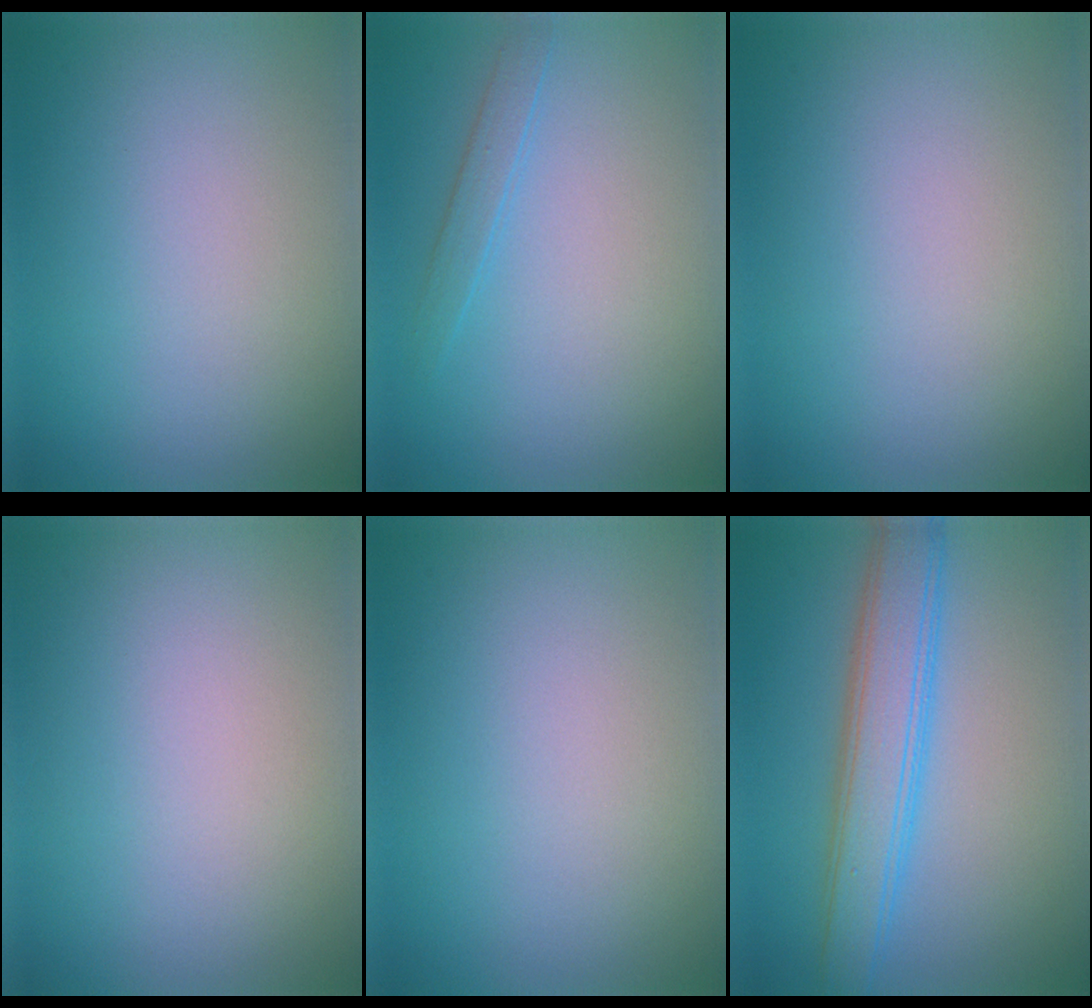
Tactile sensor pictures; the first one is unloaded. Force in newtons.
{"total": 1.3, "press": 1.3, "slide": 0.1}
{"total": 0.0}
{"total": 0.0}
{"total": 0.0}
{"total": 5.4, "press": 5.4, "slide": 0.1}